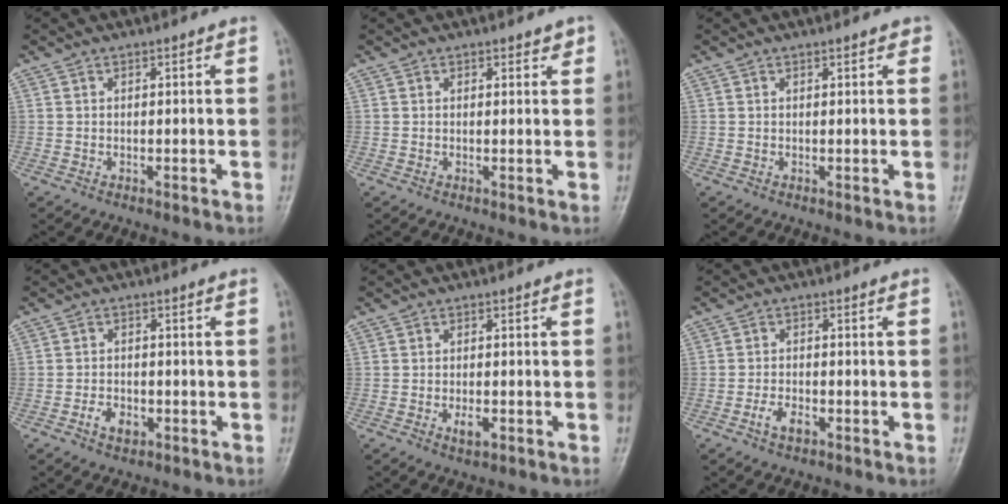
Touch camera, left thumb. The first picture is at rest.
{"total": 1.4, "force": [1.0, 0.7, 0.7], "torque": [0.003, -0.004, 0.008]}
{"total": 1.2, "force": [0.8, 0.5, 0.7], "torque": [-0.006, -0.001, 0.006]}
{"total": 3.4, "force": [-1.5, 2.3, 2.1], "torque": [-0.028, 0.007, -0.025]}
{"total": 2.5, "force": [-0.9, 1.3, 1.9], "torque": [-0.032, 0.000, -0.014]}
{"total": 3.2, "force": [-1.7, 1.7, 2.1], "torque": [-0.040, 0.011, -0.030]}